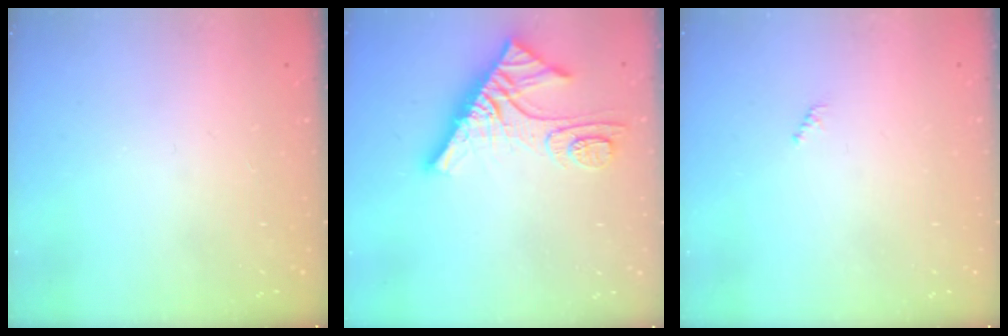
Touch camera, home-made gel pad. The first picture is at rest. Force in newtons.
{"total": 13.5, "press": 13.4, "slide": 1.3}
{"total": 0.7, "press": 0.7, "slide": 0.3}